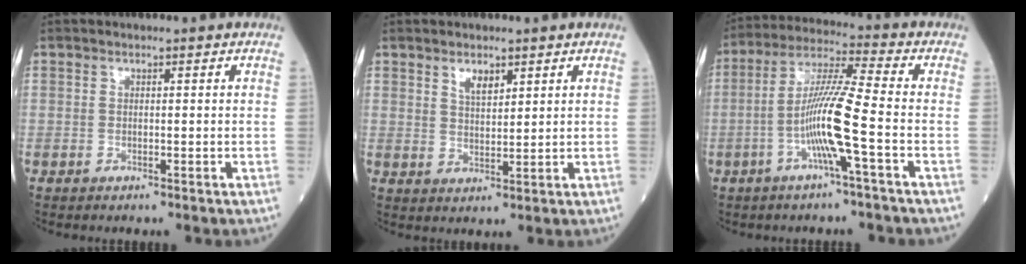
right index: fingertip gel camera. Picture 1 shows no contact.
{"total": 3.0, "force": [1.9, 1.2, 2.0], "torque": [-0.038, 0.000, 0.040]}
{"total": 10.3, "force": [-3.0, -0.8, 9.8], "torque": [-0.194, 0.003, -0.063]}